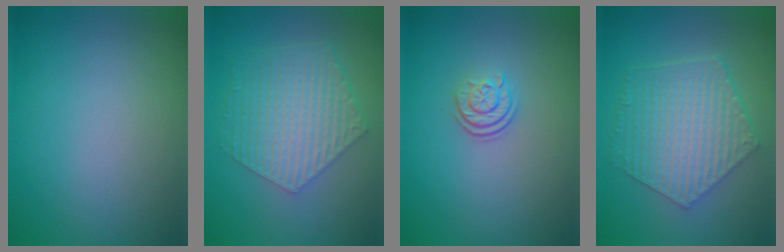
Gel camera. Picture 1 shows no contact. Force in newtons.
{"total": 6.0, "press": 4.3, "slide": 4.2}
{"total": 2.3, "press": 1.7, "slide": 1.6}
{"total": 6.5, "press": 4.9, "slide": 4.3}